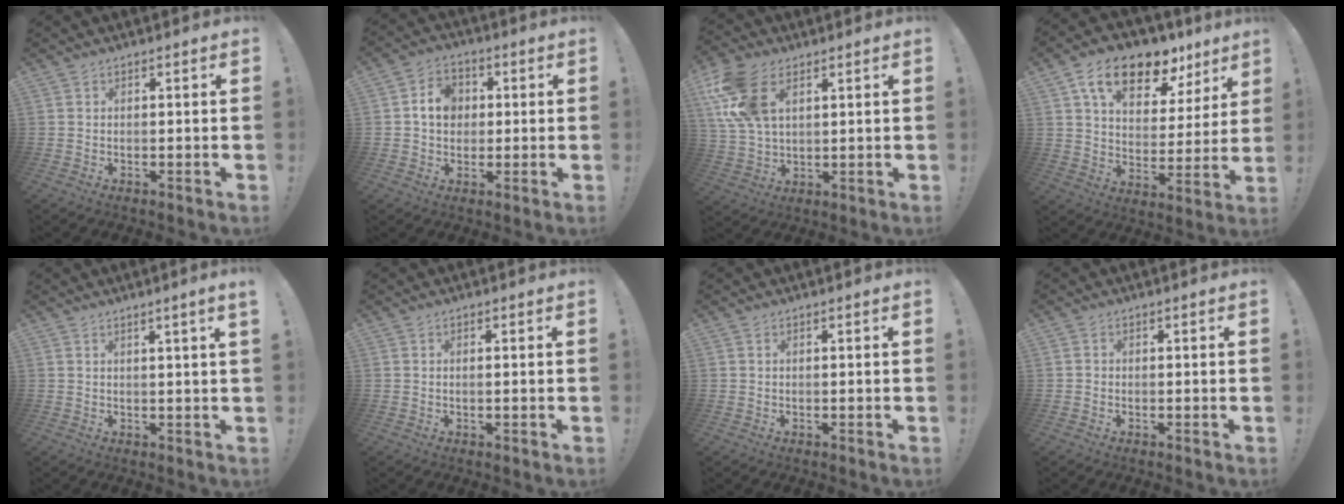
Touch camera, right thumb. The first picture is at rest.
{"total": 8.7, "force": [1.2, 7.2, 4.7], "torque": [-0.071, 0.013, 0.026]}
{"total": 14.8, "force": [6.0, 9.0, 10.1], "torque": [-0.208, -0.006, 0.115]}
{"total": 17.0, "force": [10.4, 9.0, 9.9], "torque": [-0.155, -0.056, 0.183]}
{"total": 2.4, "force": [1.3, -0.6, 1.9], "torque": [-0.031, -0.005, 0.020]}
{"total": 0.6, "force": [0.0, -0.1, 0.6], "torque": [-0.007, -0.002, -0.001]}
{"total": 0.0}
{"total": 0.8, "force": [-0.5, 0.6, 0.3], "torque": [-0.005, 0.003, -0.008]}